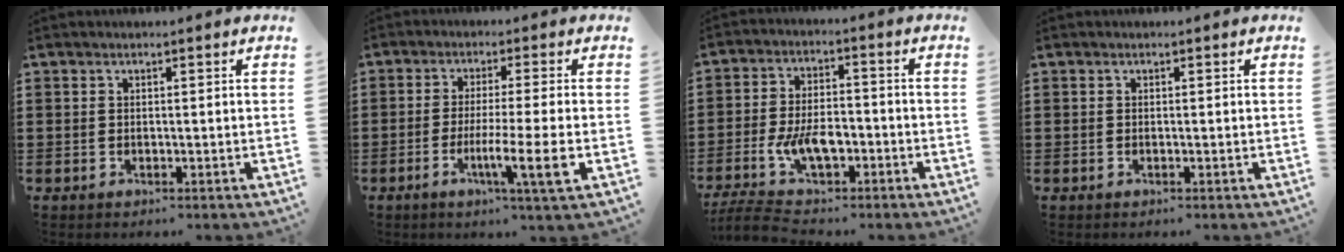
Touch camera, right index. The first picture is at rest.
{"total": 8.7, "force": [-2.6, -0.2, 8.2], "torque": [-0.142, -0.018, -0.045]}
{"total": 8.1, "force": [-3.7, 3.9, 6.1], "torque": [-0.132, 0.001, -0.069]}
{"total": 0.0}